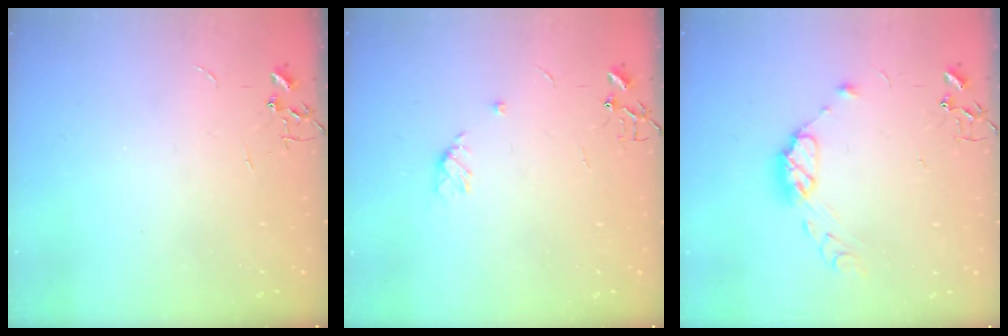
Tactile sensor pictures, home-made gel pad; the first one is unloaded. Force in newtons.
{"total": 6.1, "press": 6.1, "slide": 0.6}
{"total": 9.5, "press": 9.5, "slide": 0.7}